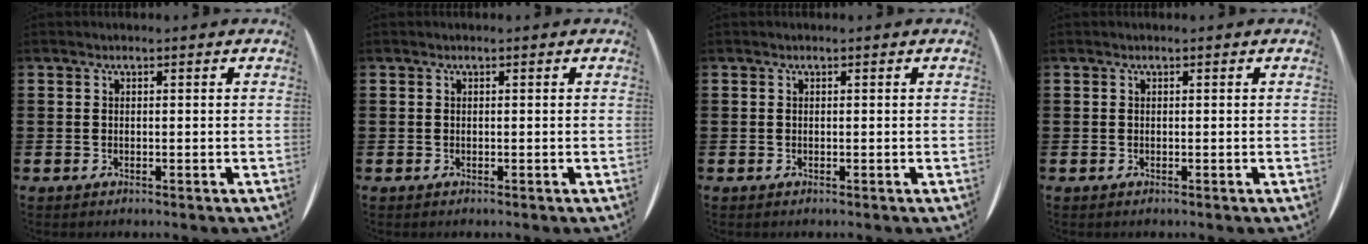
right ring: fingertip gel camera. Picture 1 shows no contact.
{"total": 0.0}
{"total": 0.0}
{"total": 0.0}